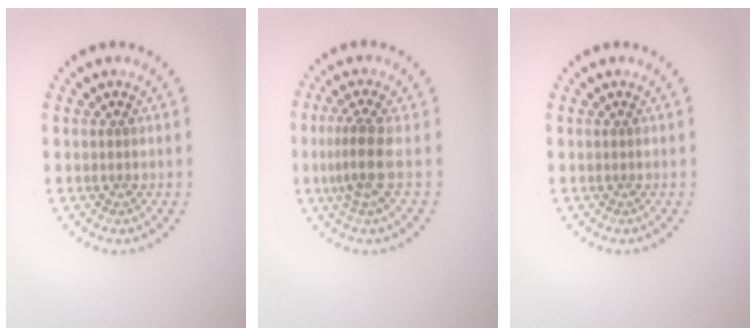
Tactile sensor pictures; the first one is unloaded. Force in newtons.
{"total": 2.8, "press": 2.1, "slide": 1.8}
{"total": 0.0}